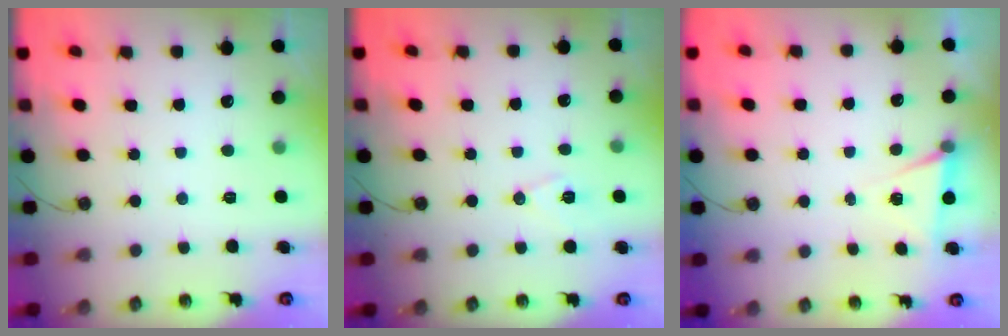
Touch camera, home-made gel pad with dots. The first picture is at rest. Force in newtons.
{"total": 7.5, "press": 6.6, "slide": 3.6}
{"total": 5.0, "press": 2.1, "slide": 4.5}